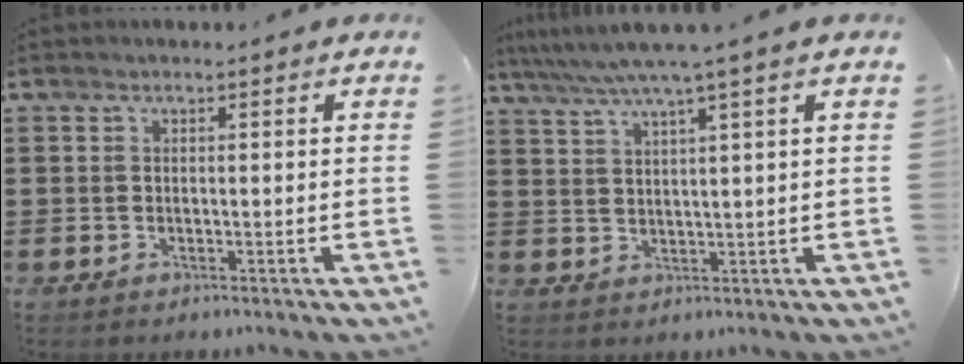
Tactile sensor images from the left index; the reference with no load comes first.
{"total": 4.6, "force": [3.2, -0.6, 3.3], "torque": [-0.074, -0.010, 0.052]}